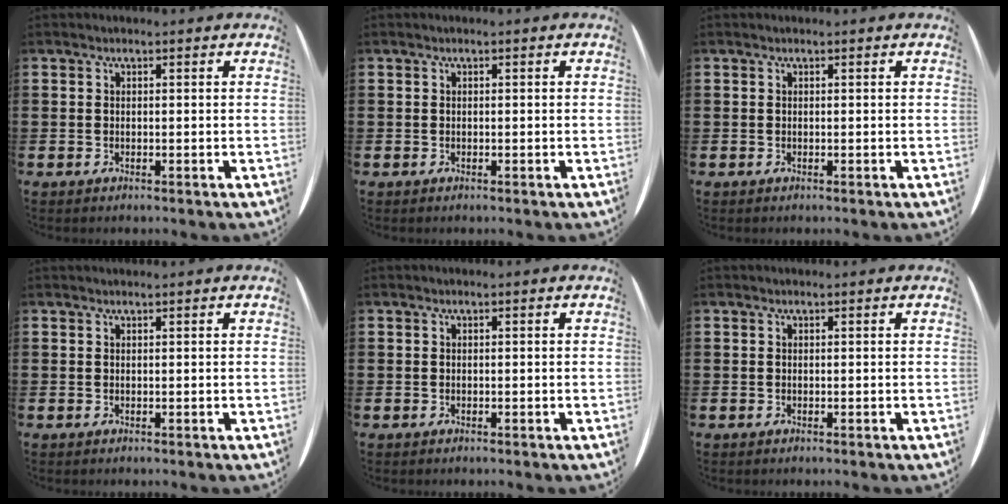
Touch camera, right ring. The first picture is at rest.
{"total": 0.0}
{"total": 0.0}
{"total": 0.0}
{"total": 0.0}
{"total": 0.0}